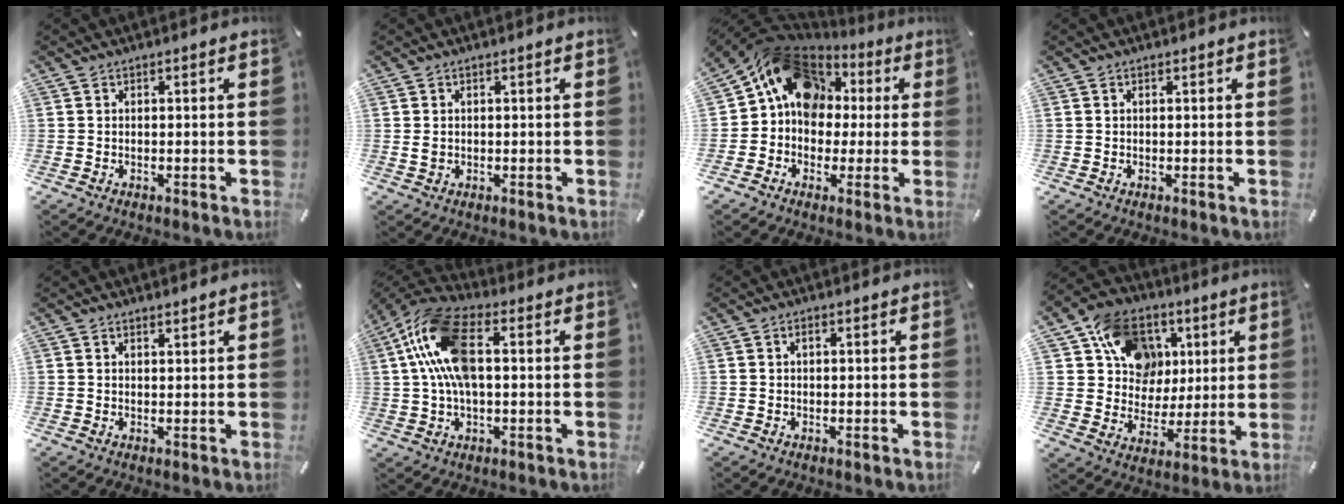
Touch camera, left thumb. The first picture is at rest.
{"total": 1.2, "force": [0.1, 1.0, 0.8], "torque": [-0.016, 0.003, 0.002]}
{"total": 16.6, "force": [5.2, 13.4, 8.2], "torque": [-0.140, -0.014, 0.103]}
{"total": 0.0}
{"total": 1.0, "force": [0.9, 0.1, 0.3], "torque": [-0.006, -0.003, 0.017]}
{"total": 14.7, "force": [2.3, 7.9, 12.2], "torque": [-0.260, 0.002, 0.042]}
{"total": 1.0, "force": [0.2, 0.4, 0.9], "torque": [-0.017, 0.004, 0.002]}
{"total": 14.5, "force": [5.2, 12.7, 4.7], "torque": [-0.080, -0.020, 0.103]}